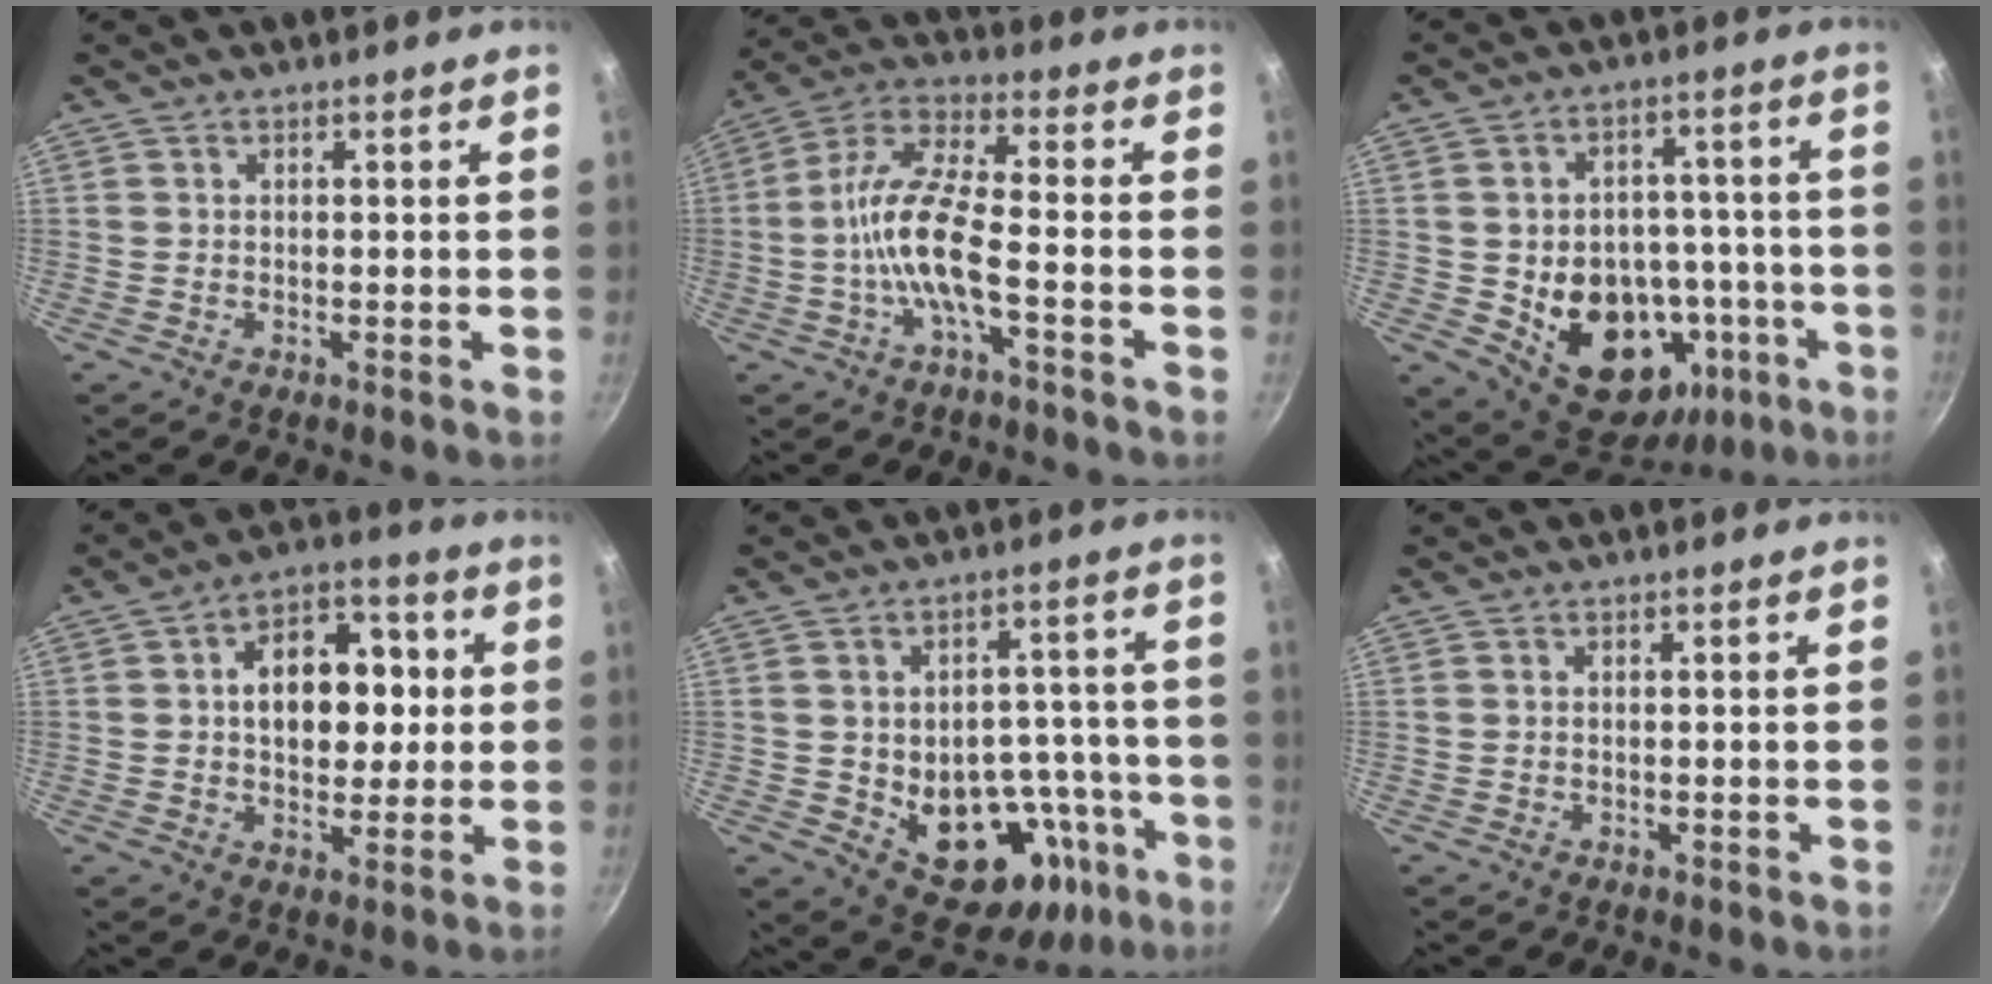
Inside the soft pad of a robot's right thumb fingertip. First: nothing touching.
{"total": 10.9, "force": [-2.9, 3.0, 10.1], "torque": [-0.220, 0.042, -0.058]}
{"total": 19.0, "force": [-5.8, 13.4, 12.2], "torque": [-0.148, 0.033, -0.063]}
{"total": 13.6, "force": [1.6, 8.9, 10.2], "torque": [-0.109, 0.020, 0.019]}
{"total": 17.6, "force": [-6.5, 11.0, 12.2], "torque": [-0.134, 0.047, -0.072]}
{"total": 0.0}